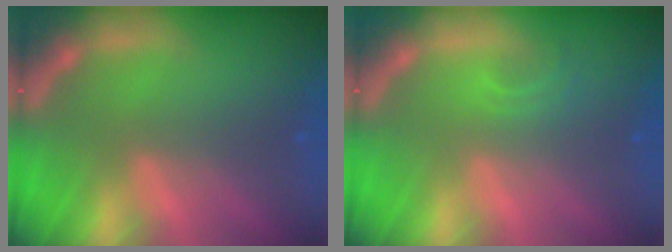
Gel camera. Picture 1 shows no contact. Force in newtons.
{"total": 1.4}